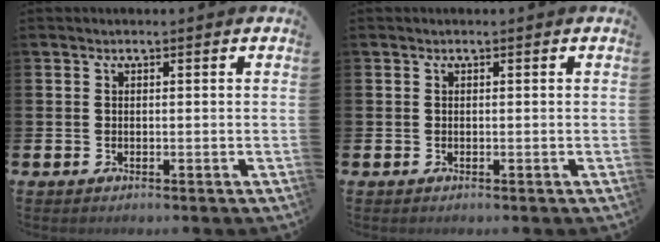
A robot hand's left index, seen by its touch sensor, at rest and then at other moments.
{"total": 0.0}